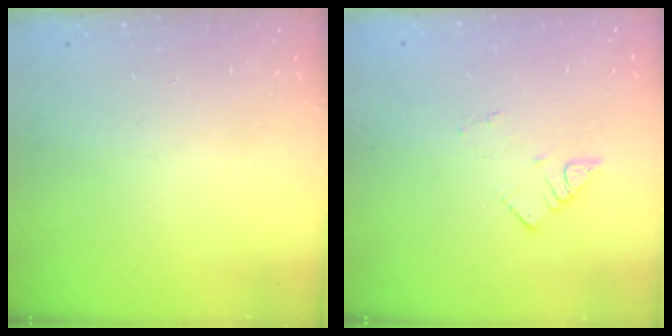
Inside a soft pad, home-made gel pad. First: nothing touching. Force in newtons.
{"total": 2.1, "press": 2.1, "slide": 0.3}